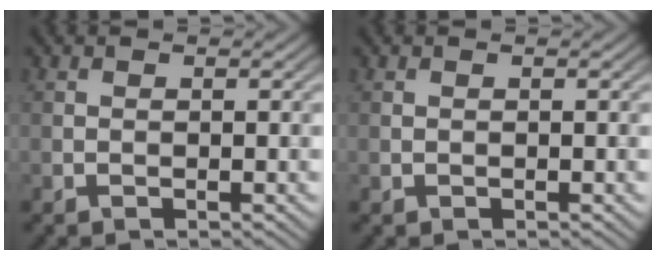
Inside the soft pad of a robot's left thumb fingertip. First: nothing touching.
{"total": 0.0}